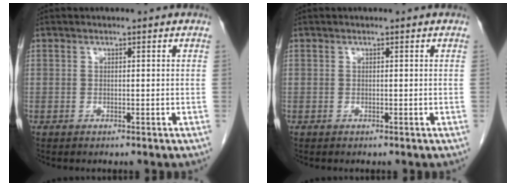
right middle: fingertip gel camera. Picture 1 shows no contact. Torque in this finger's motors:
{"motor_torque": [-0.06, -0.10, -0.03, -0.01]}